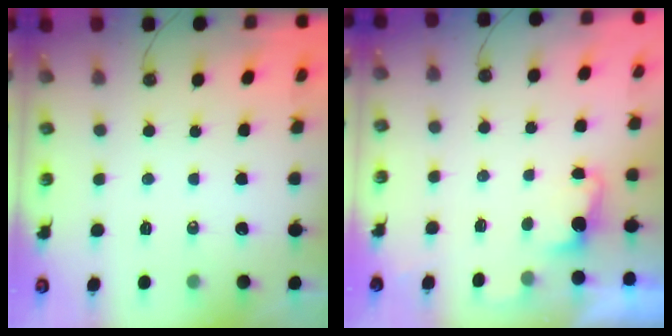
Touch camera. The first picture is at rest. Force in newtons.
{"total": 1.9, "press": 1.6, "slide": 0.9}